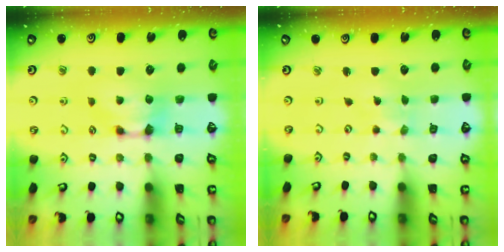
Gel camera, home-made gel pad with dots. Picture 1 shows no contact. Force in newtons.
{"total": 5.3, "press": 5.2, "slide": 0.2}